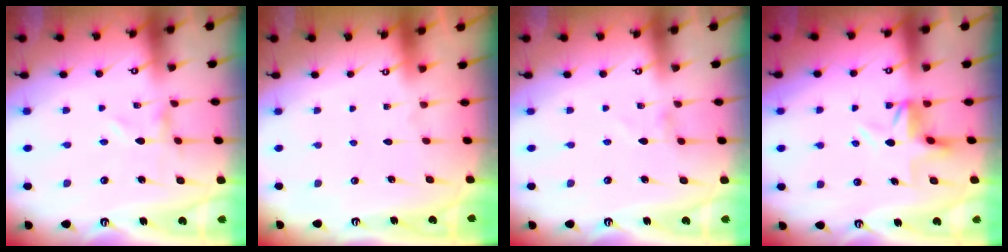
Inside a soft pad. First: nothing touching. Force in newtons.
{"total": 1.6, "press": 1.6, "slide": 0.1}
{"total": 0.7, "press": 0.6, "slide": 0.1}
{"total": 5.1, "press": 5.1, "slide": 0.6}